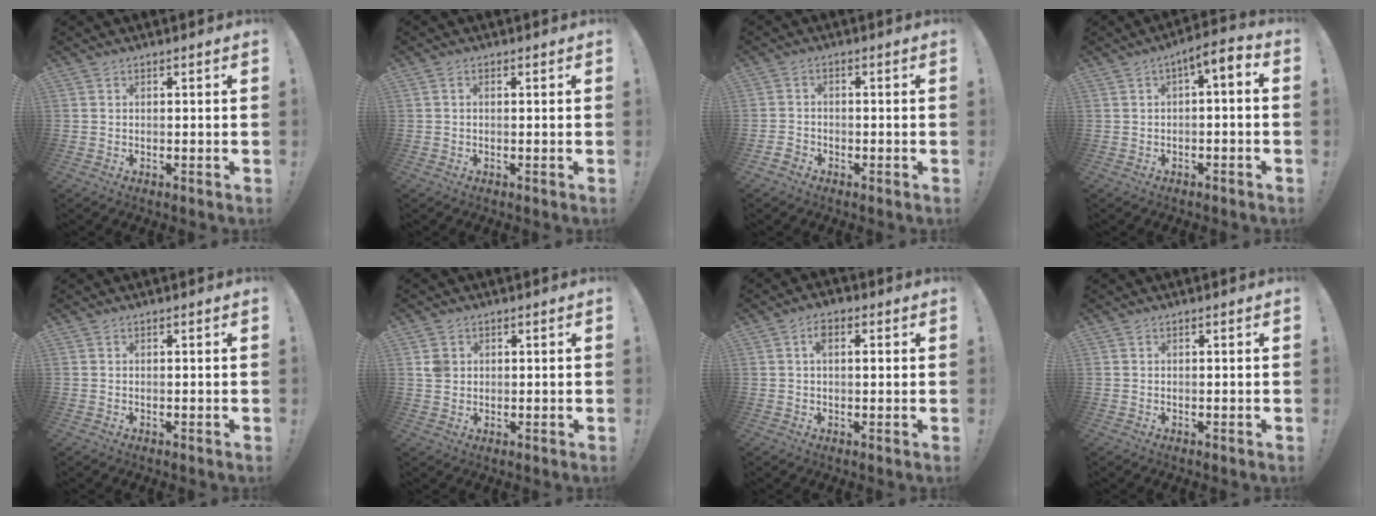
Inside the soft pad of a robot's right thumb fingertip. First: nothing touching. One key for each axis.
{"total": 0.7, "fx": 0.1, "fy": 0.3, "fz": 0.6, "tx": -0.015, "ty": 0.001, "tz": 0.002}
{"total": 2.7, "fx": -2.0, "fy": 1.6, "fz": 0.8, "tx": -0.018, "ty": 0.006, "tz": -0.039}
{"total": 4.4, "fx": -0.3, "fy": 1.2, "fz": 4.2, "tx": -0.069, "ty": -0.002, "tz": -0.008}
{"total": 0.0}
{"total": 3.1, "fx": 1.1, "fy": 2.6, "fz": 1.3, "tx": -0.016, "ty": 0.001, "tz": 0.021}
{"total": 4.0, "fx": 1.0, "fy": 2.0, "fz": 3.3, "tx": -0.044, "ty": 0.003, "tz": 0.010}
{"total": 0.0}